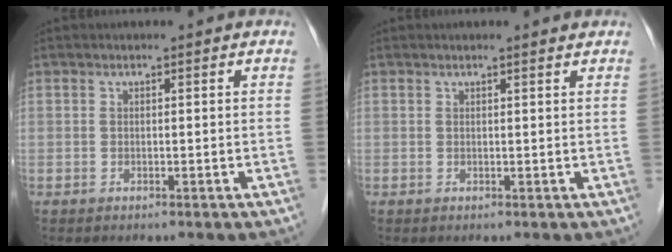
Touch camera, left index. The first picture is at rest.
{"total": 1.7, "force": [1.6, 0.0, 0.5], "torque": [-0.014, 0.005, 0.019]}